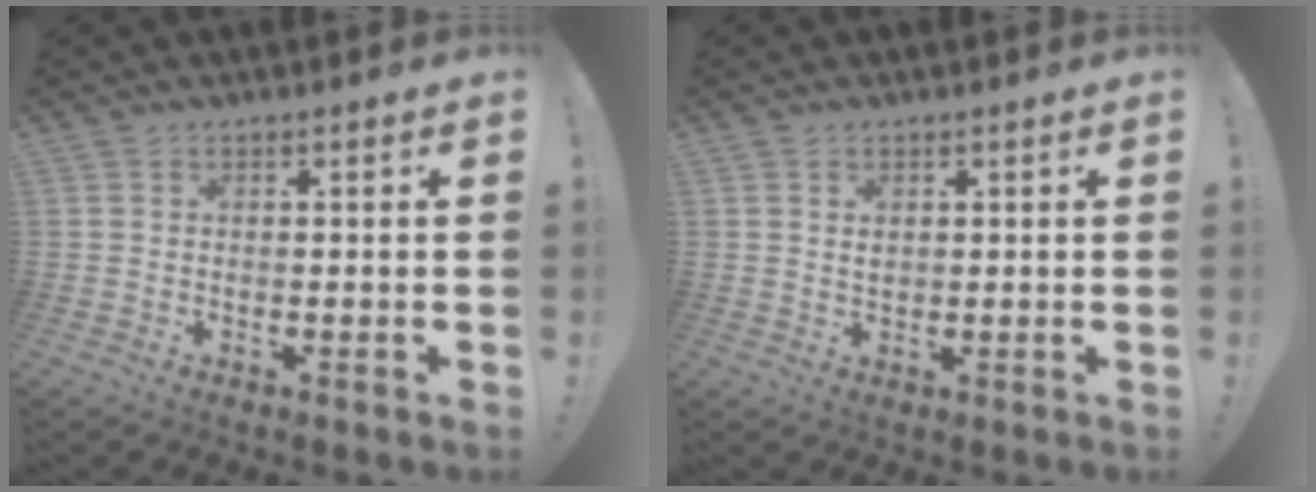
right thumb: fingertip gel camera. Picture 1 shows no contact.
{"total": 1.6, "force": [0.7, 1.1, 1.0], "torque": [-0.009, -0.003, 0.009]}